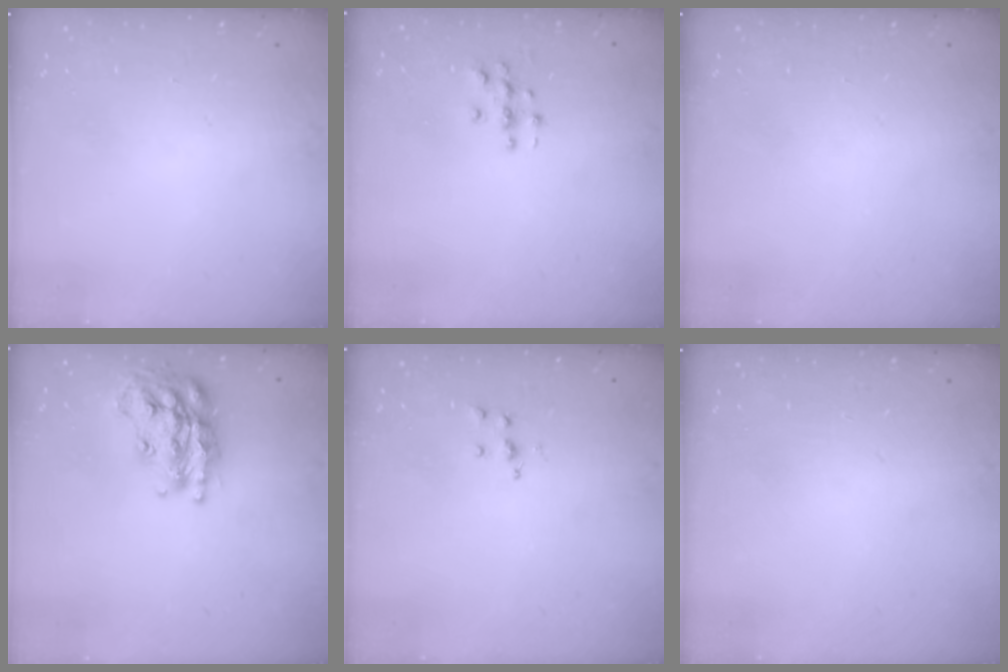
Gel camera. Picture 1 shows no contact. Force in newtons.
{"total": 3.0, "press": 3.0, "slide": 0.1}
{"total": 0.0}
{"total": 20.5, "press": 20.5, "slide": 1.4}
{"total": 4.8, "press": 4.8, "slide": 0.5}
{"total": 0.0}